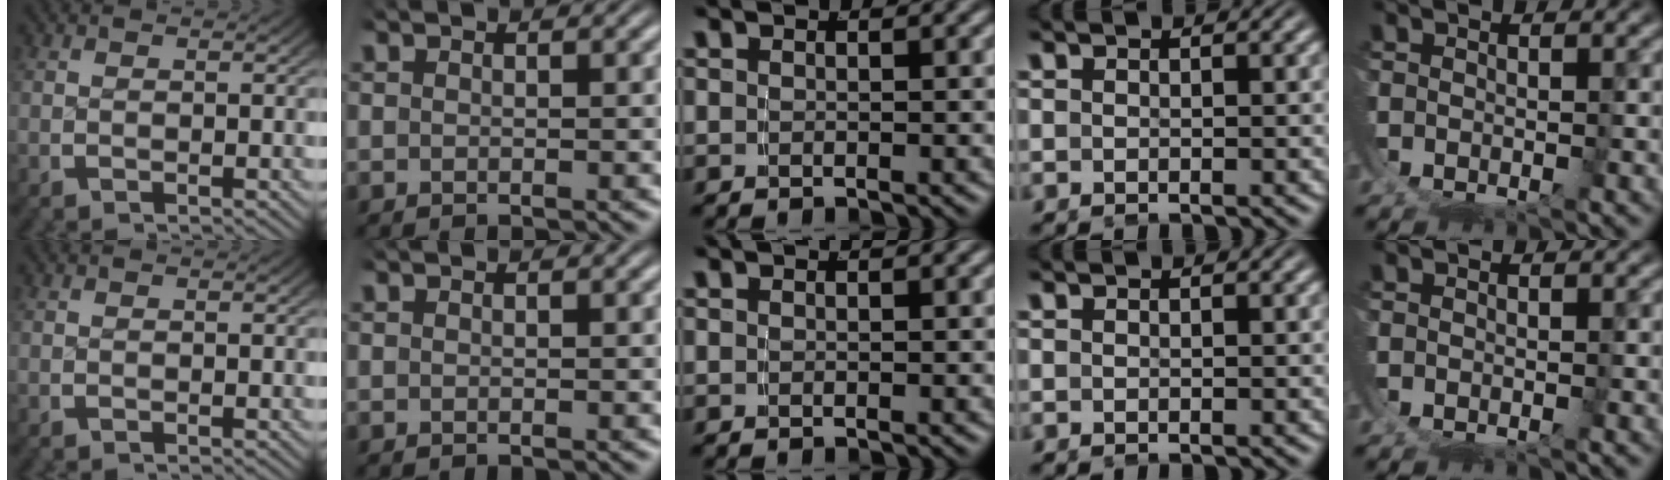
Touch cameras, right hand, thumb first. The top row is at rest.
{}